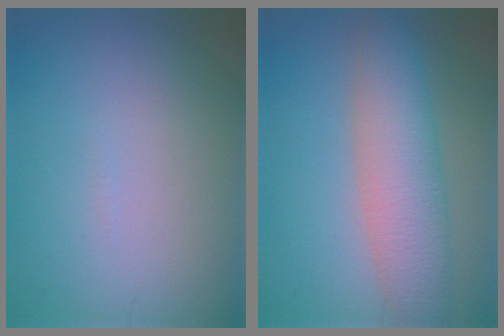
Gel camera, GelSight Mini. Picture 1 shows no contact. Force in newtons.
{"total": 6.1, "press": 6.1, "slide": 0.3}